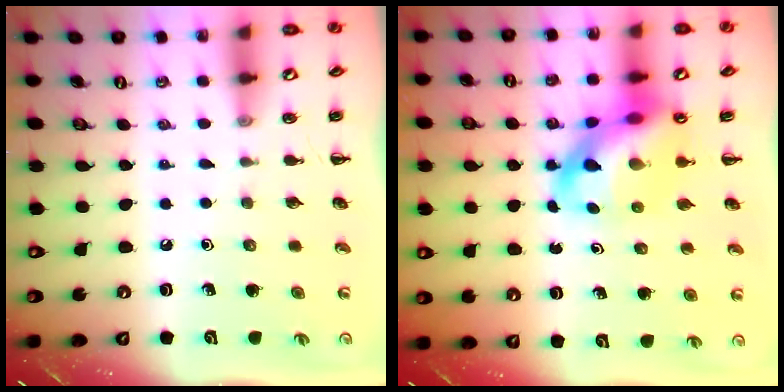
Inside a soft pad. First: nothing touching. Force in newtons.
{"total": 13.8, "press": 13.3, "slide": 3.7}